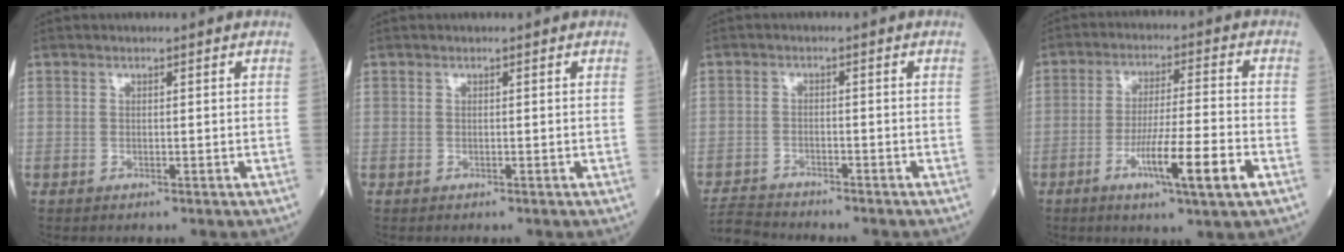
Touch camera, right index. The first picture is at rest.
{"total": 0.0}
{"total": 4.8, "force": [-4.8, 0.4, -0.2], "torque": [0.007, -0.014, -0.090]}
{"total": 10.5, "force": [-4.4, -0.1, 9.5], "torque": [-0.163, -0.011, -0.076]}